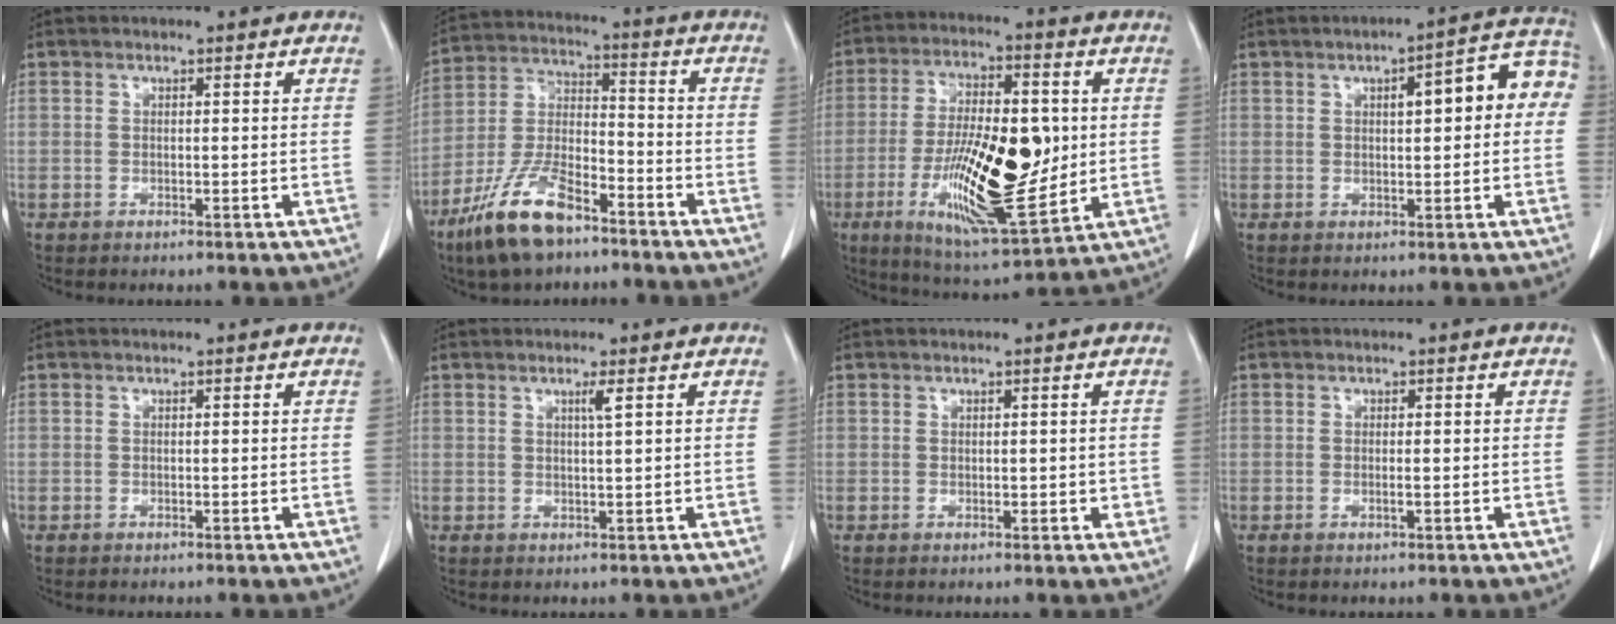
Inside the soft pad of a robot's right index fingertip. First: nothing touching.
{"total": 11.8, "force": [-8.4, 4.3, 7.0], "torque": [-0.151, 0.003, -0.162]}
{"total": 19.3, "force": [-1.8, 5.6, 18.4], "torque": [-0.337, -0.010, -0.023]}
{"total": 9.1, "force": [1.7, 2.5, 8.6], "torque": [-0.109, 0.038, 0.016]}
{"total": 0.0}
{"total": 1.4, "force": [0.6, -0.4, 1.2], "torque": [-0.025, -0.004, 0.012]}
{"total": 1.5, "force": [0.1, 0.8, 1.3], "torque": [-0.016, -0.003, 0.003]}
{"total": 0.7, "force": [-0.2, -0.1, 0.7], "torque": [-0.016, -0.003, -0.002]}